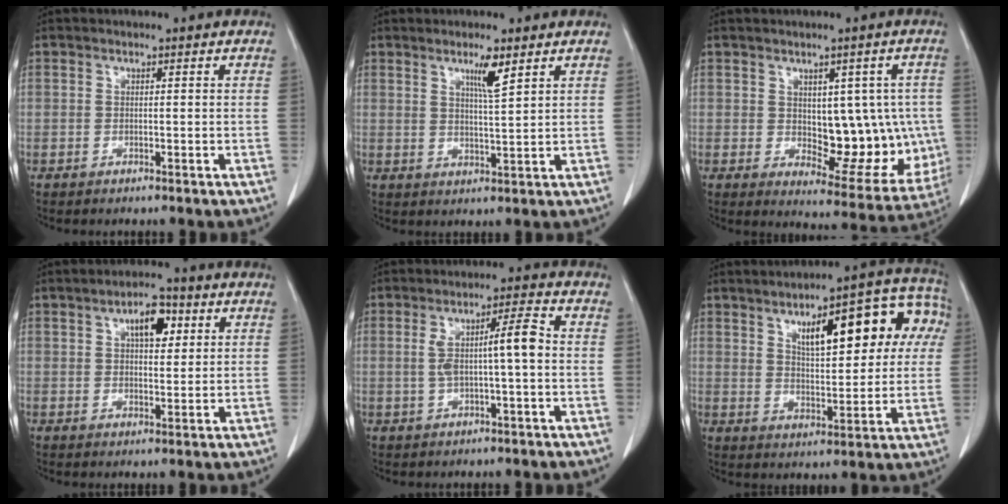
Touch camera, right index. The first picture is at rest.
{"total": 4.4, "force": [2.7, 0.0, 3.5], "torque": [-0.059, -0.007, 0.048]}
{"total": 12.9, "force": [0.5, 6.7, 11.0], "torque": [-0.119, 0.005, 0.029]}
{"total": 6.1, "force": [2.5, 2.6, 4.8], "torque": [-0.075, 0.009, 0.040]}
{"total": 6.4, "force": [0.2, 0.7, 6.4], "torque": [-0.115, 0.018, 0.005]}
{"total": 17.0, "force": [5.7, 5.7, 14.9], "torque": [-0.194, 0.035, 0.079]}